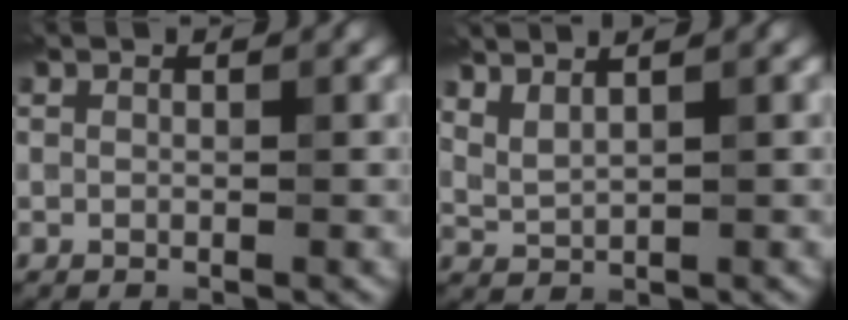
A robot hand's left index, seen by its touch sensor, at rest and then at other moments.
{"total": 2.7, "force": [2.3, 0.6, 1.3], "torque": [-0.030, 0.005, 0.048]}